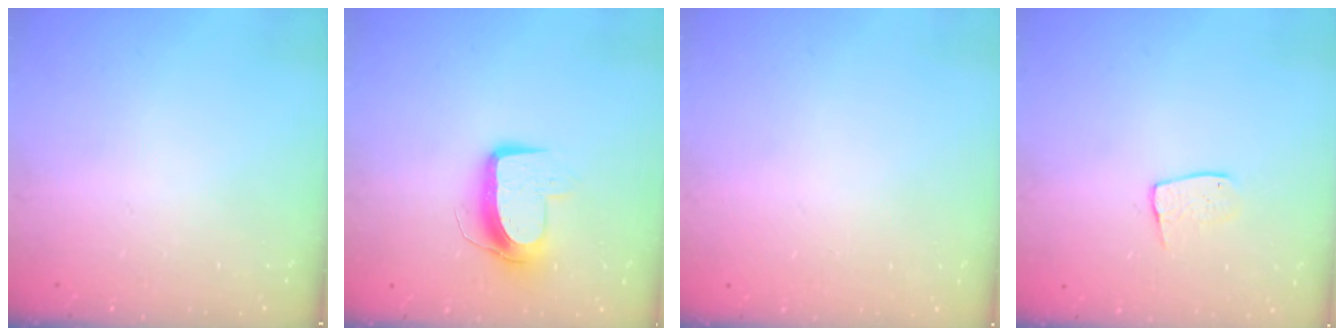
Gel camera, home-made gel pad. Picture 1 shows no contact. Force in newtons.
{"total": 10.3, "press": 10.3, "slide": 0.2}
{"total": 0.0}
{"total": 6.1, "press": 6.1, "slide": 0.3}